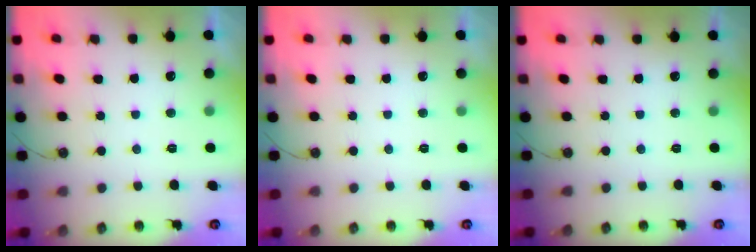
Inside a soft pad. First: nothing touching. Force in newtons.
{"total": 0.0}
{"total": 0.0}